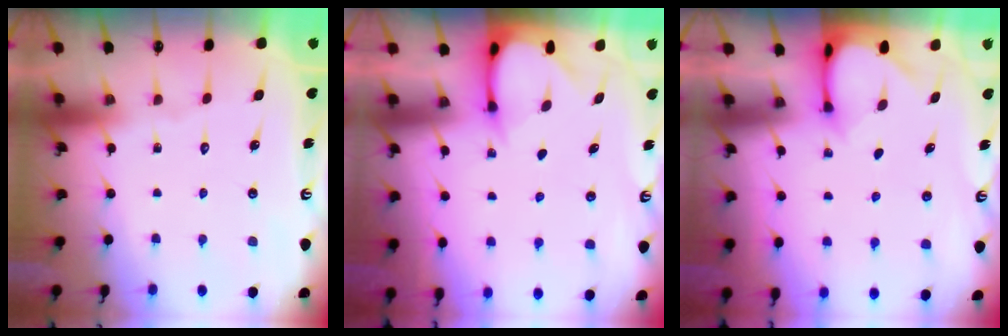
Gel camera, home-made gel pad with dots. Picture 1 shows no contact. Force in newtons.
{"total": 3.6, "press": 3.6, "slide": 0.3}
{"total": 3.4, "press": 3.4, "slide": 0.3}